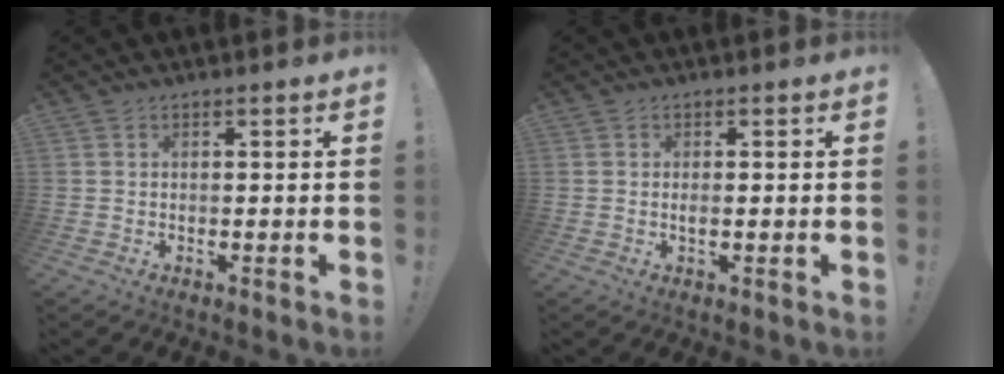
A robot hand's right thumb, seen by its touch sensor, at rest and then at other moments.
{"total": 1.2, "force": [-0.3, 0.1, 1.2], "torque": [-0.021, 0.000, -0.007]}